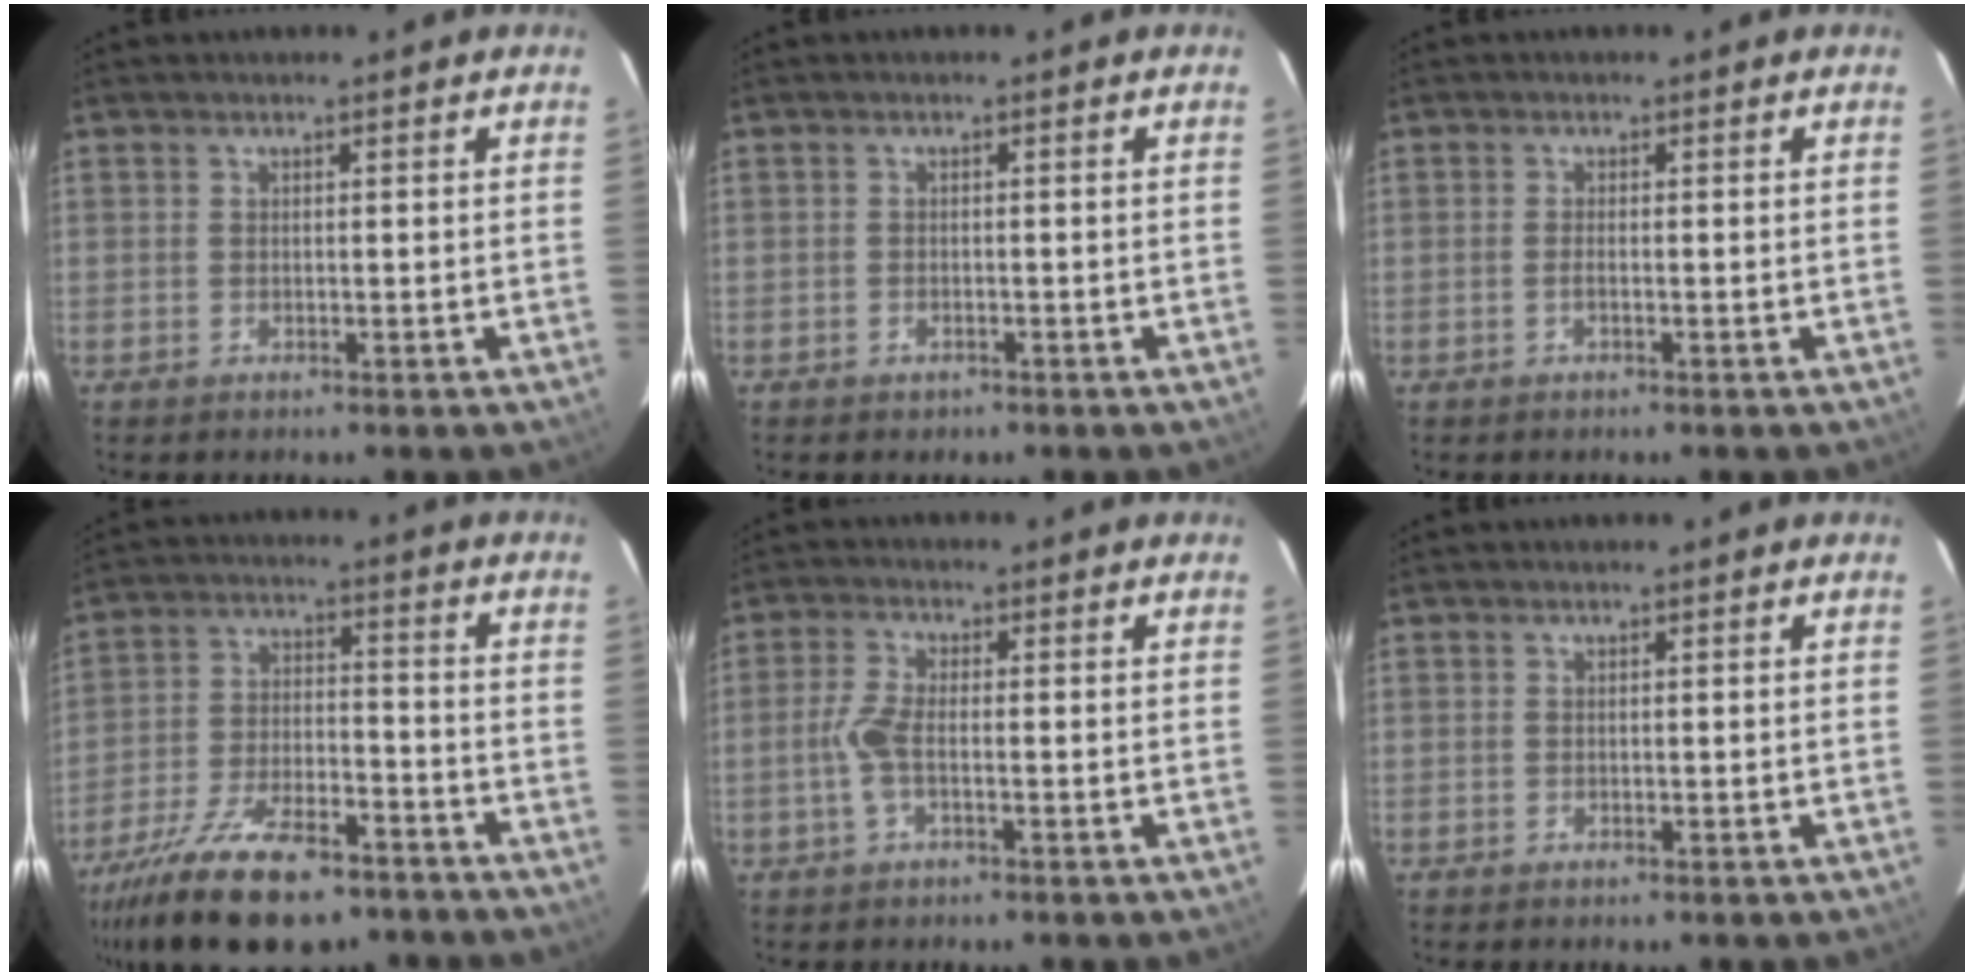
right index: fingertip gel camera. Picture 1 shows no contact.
{"total": 1.4, "force": [-0.9, 1.1, 0.3], "torque": [-0.007, 0.002, -0.008]}
{"total": 0.9, "force": [-0.4, 0.1, 0.8], "torque": [-0.018, 0.002, -0.008]}
{"total": 20.0, "force": [-14.7, 7.8, 11.1], "torque": [-0.224, -0.028, -0.236]}
{"total": 4.4, "force": [-1.1, 1.3, 4.1], "torque": [-0.094, 0.003, -0.023]}
{"total": 0.0}